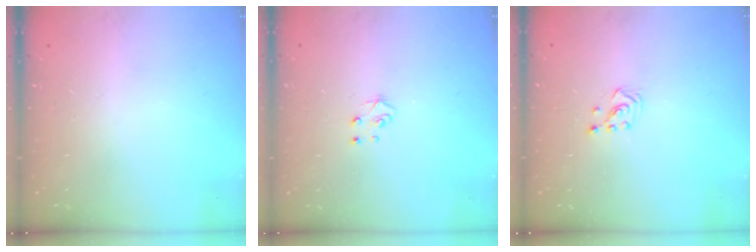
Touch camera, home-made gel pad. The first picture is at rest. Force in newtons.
{"total": 4.5, "press": 4.4, "slide": 0.4}
{"total": 2.5, "press": 2.4, "slide": 0.8}